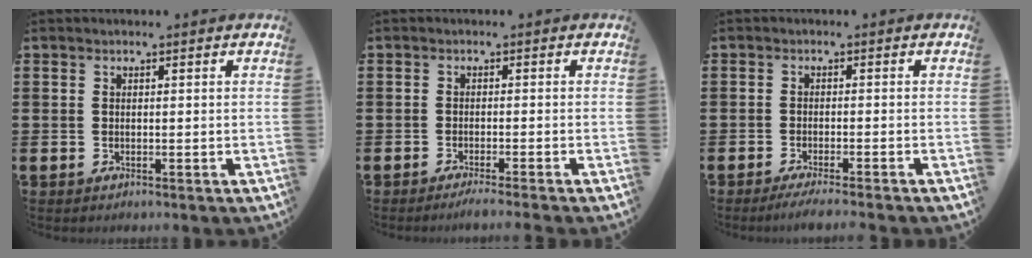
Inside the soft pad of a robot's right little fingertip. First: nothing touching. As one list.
[{"total": 1.3, "force": [-1.0, -0.2, 0.8], "torque": [-0.011, 0.000, -0.019]}, {"total": 1.8, "force": [-1.4, -0.1, 1.1], "torque": [-0.015, 0.002, -0.027]}]